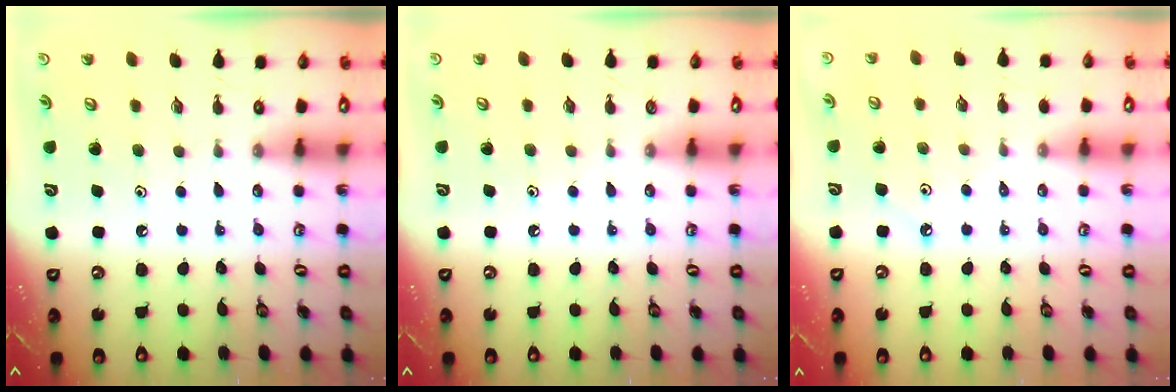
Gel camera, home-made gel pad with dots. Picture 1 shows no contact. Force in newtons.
{"total": 2.6, "press": 2.6, "slide": 0.4}
{"total": 1.7, "press": 1.6, "slide": 0.3}